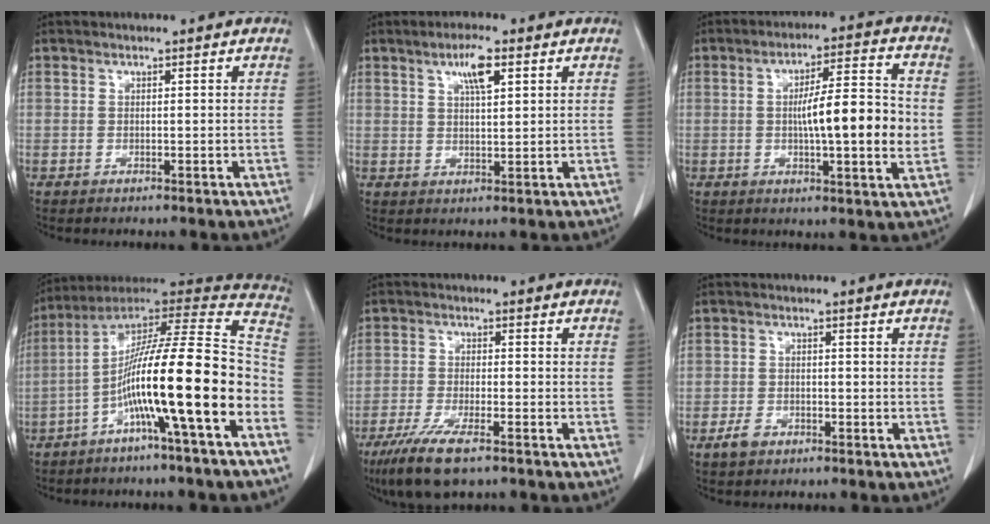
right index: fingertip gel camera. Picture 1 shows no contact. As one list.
[{"total": 4.8, "force": [2.4, 0.9, 4.0], "torque": [-0.076, 0.003, 0.042]}, {"total": 12.1, "force": [-0.5, 1.4, 12.0], "torque": [-0.190, 0.008, -0.012]}, {"total": 21.2, "force": [-6.7, -0.2, 20.1], "torque": [-0.309, 0.011, -0.121]}, {"total": 8.7, "force": [-5.8, 1.8, 6.2], "torque": [-0.117, -0.020, -0.098]}, {"total": 2.7, "force": [-1.7, 1.8, 1.1], "torque": [-0.019, 0.004, -0.024]}]